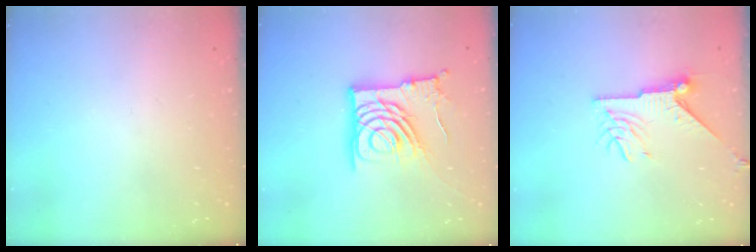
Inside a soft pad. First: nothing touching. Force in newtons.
{"total": 15.5, "press": 15.5, "slide": 1.2}
{"total": 8.8, "press": 8.8, "slide": 0.1}